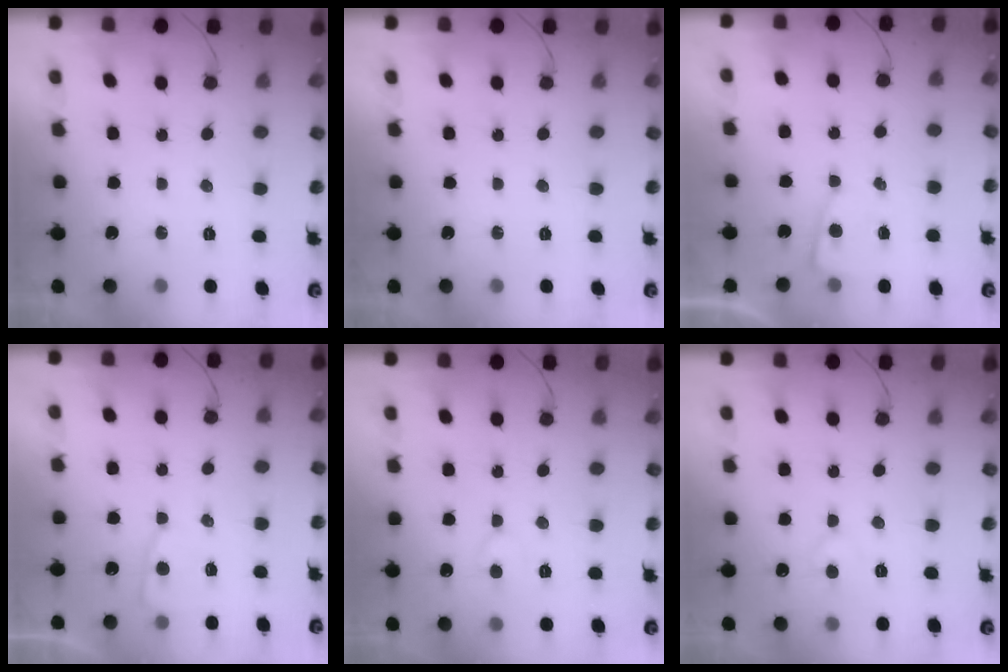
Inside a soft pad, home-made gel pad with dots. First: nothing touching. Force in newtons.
{"total": 0.0}
{"total": 3.6, "press": 3.6, "slide": 0.4}
{"total": 4.5, "press": 4.5, "slide": 0.4}
{"total": 6.5, "press": 6.5, "slide": 0.4}
{"total": 6.5, "press": 6.5, "slide": 0.3}